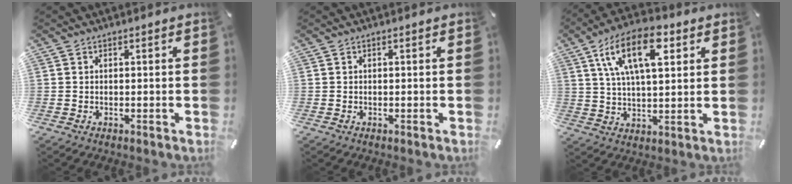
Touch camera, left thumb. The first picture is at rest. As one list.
[{"total": 0.0}, {"total": 15.1, "force": [6.3, 7.2, 11.6], "torque": [-0.213, -0.005, 0.105]}]